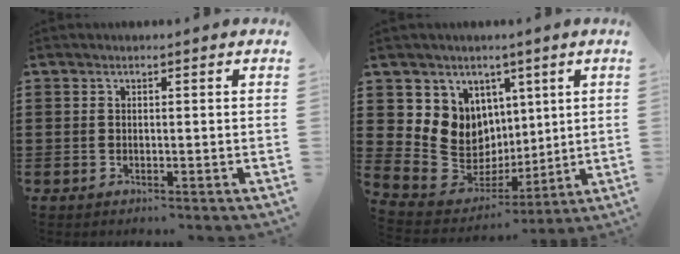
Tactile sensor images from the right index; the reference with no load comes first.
{"total": 9.6, "force": [2.1, 9.0, 2.6], "torque": [-0.081, -0.022, 0.049]}